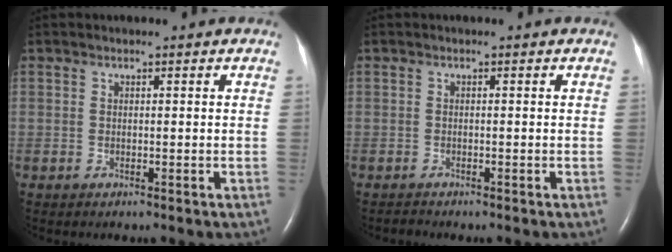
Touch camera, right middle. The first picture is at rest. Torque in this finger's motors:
{"motor_torque": [0.12, -0.10, 0.05, 0.00]}